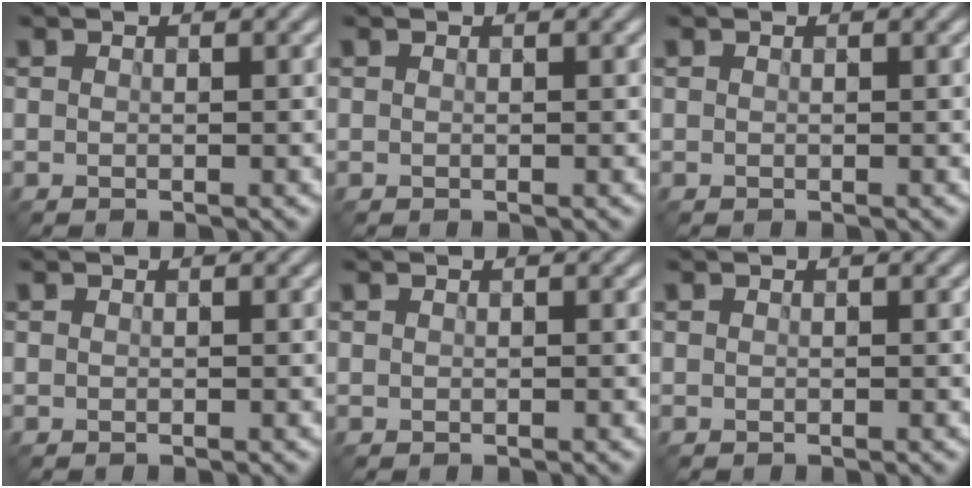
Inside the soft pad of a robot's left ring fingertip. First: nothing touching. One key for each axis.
{"total": 0.0}
{"total": 0.0}
{"total": 0.0}
{"total": 0.0}
{"total": 0.0}